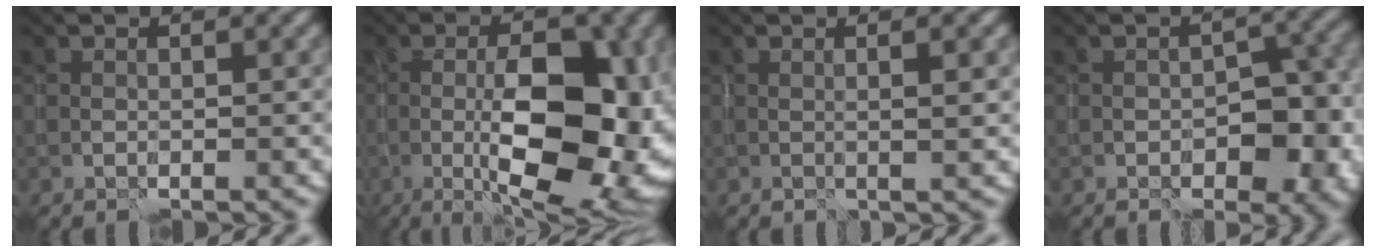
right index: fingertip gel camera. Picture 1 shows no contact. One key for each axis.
{"total": 12.6, "fx": -1.2, "fy": 5.1, "fz": 11.4, "tx": -0.163, "ty": -0.002, "tz": -0.021}
{"total": 1.7, "fx": 0.2, "fy": 0.3, "fz": 1.7, "tx": -0.026, "ty": 0.001, "tz": 0.002}
{"total": 6.7, "fx": -2.0, "fy": 3.7, "fz": 5.3, "tx": -0.051, "ty": 0.003, "tz": -0.030}